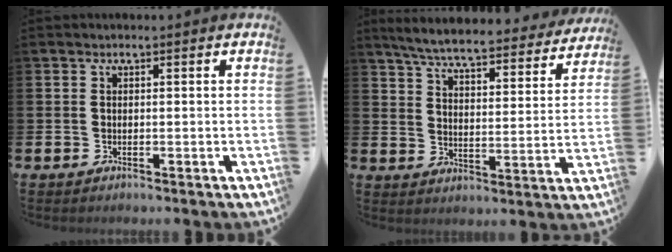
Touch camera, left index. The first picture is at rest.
{"total": 6.4, "force": [5.9, 0.7, 2.4], "torque": [-0.066, -0.044, 0.096]}